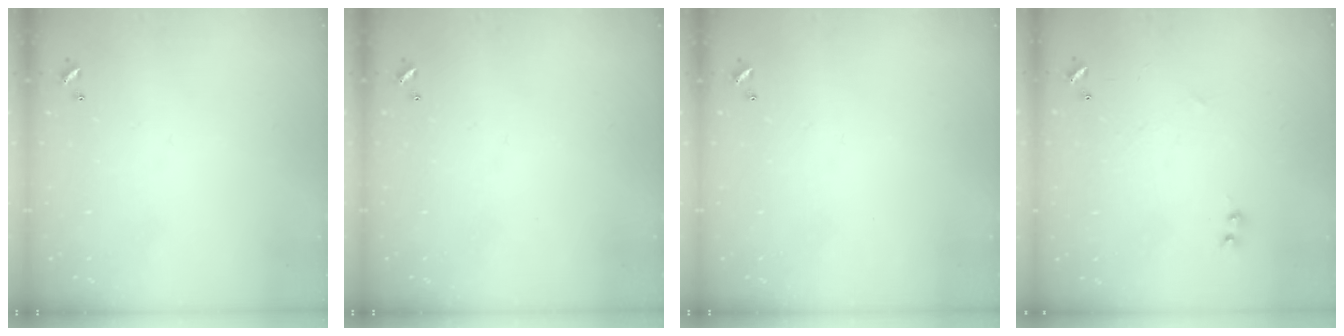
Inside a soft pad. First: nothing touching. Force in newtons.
{"total": 0.0}
{"total": 0.0}
{"total": 1.1, "press": 0.9, "slide": 0.6}